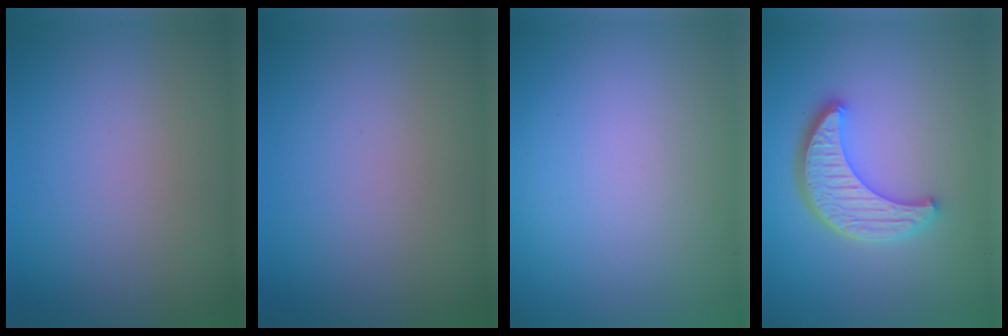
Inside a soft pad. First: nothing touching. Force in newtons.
{"total": 0.0}
{"total": 0.0}
{"total": 4.6, "press": 3.8, "slide": 2.5}